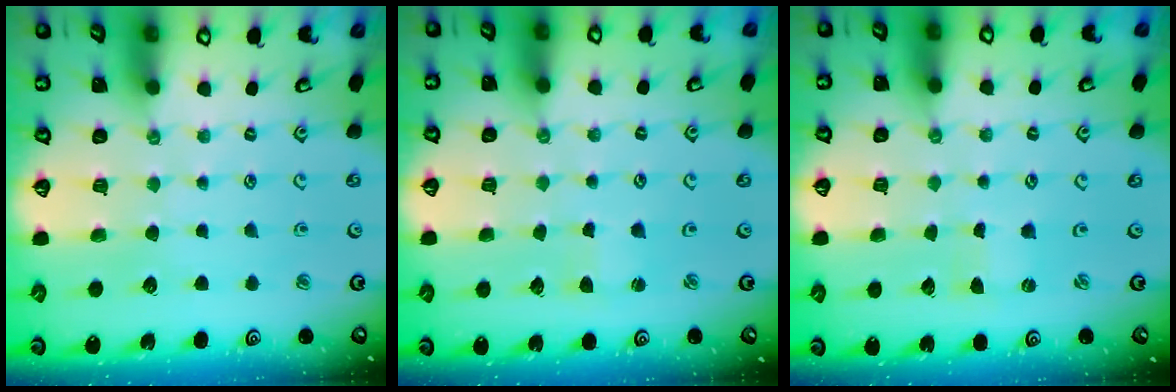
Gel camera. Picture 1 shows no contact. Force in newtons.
{"total": 2.1, "press": 2.0, "slide": 0.3}
{"total": 0.0}